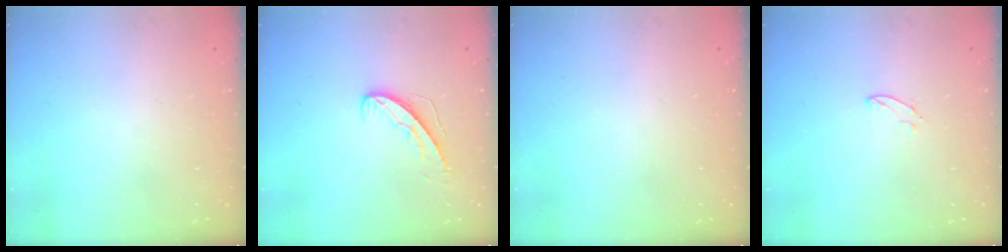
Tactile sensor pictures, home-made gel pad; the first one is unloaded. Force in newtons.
{"total": 5.7, "press": 5.7, "slide": 0.4}
{"total": 0.0}
{"total": 4.7, "press": 4.6, "slide": 0.3}